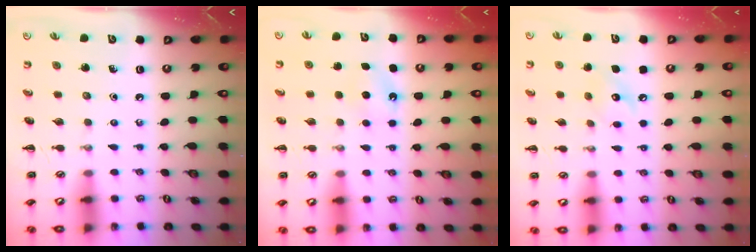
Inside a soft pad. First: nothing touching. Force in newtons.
{"total": 5.1, "press": 4.9, "slide": 1.3}
{"total": 7.3, "press": 7.3, "slide": 0.8}